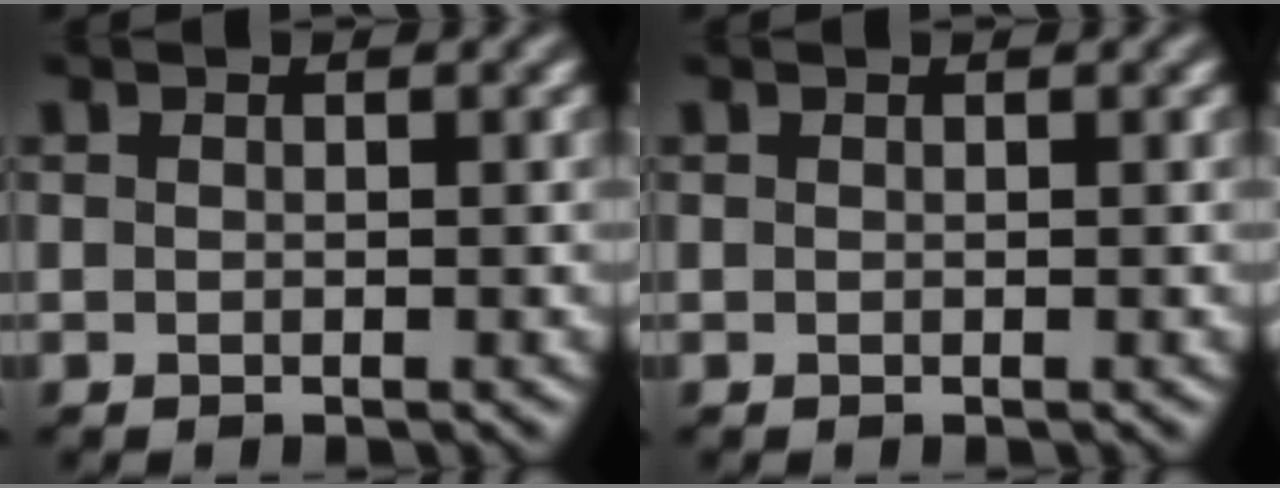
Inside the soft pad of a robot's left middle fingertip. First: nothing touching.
{"total": 0.0}